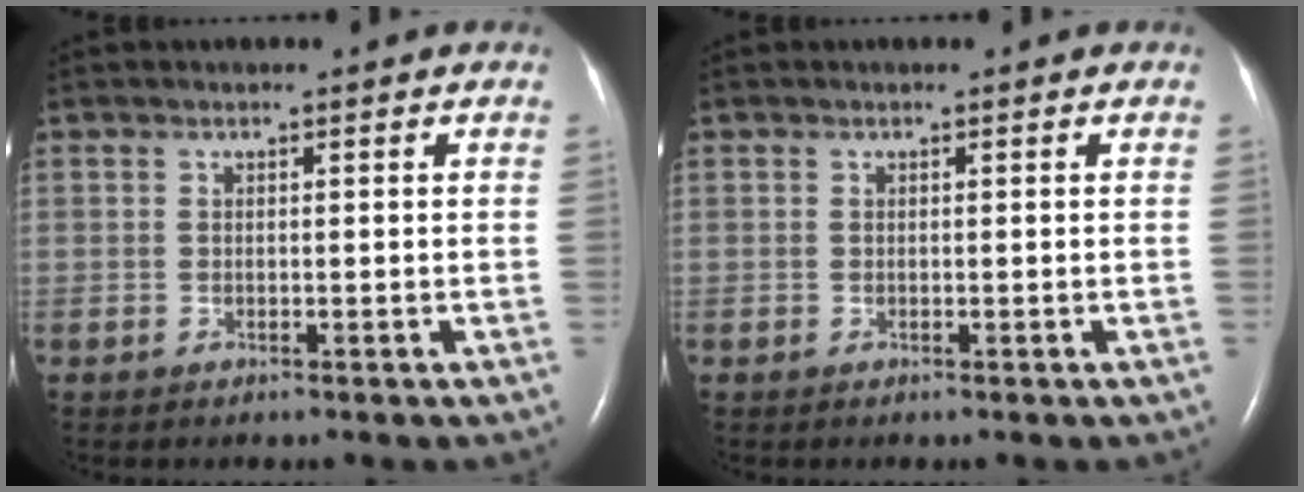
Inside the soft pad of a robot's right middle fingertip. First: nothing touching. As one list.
[{"total": 0.0}]